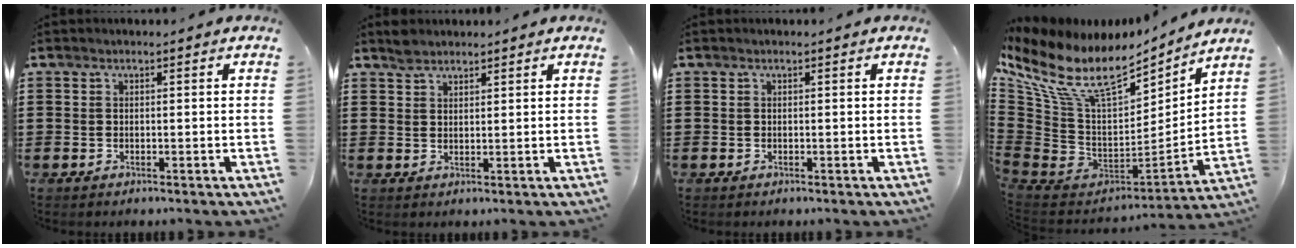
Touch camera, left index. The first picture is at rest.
{"total": 2.2, "force": [2.0, 0.8, 0.4], "torque": [-0.013, 0.002, 0.040]}
{"total": 0.0}
{"total": 13.6, "force": [8.5, 5.7, 9.0], "torque": [-0.220, -0.061, 0.147]}